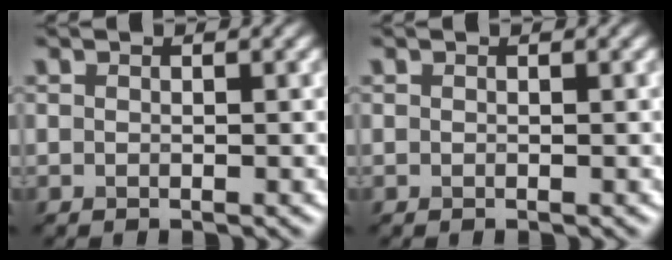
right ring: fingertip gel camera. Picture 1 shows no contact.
{"total": 0.0}